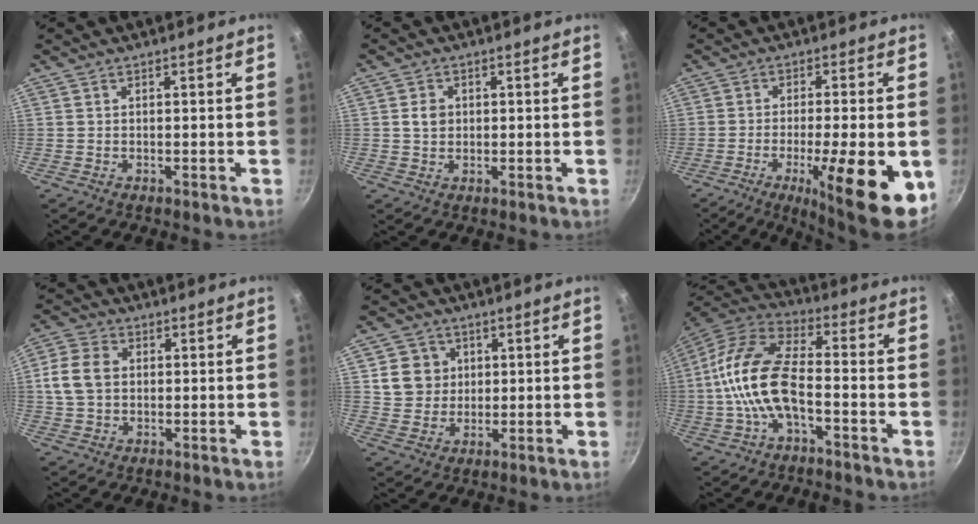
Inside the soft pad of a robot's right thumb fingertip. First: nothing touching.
{"total": 3.0, "force": [0.4, 2.4, 1.7], "torque": [-0.018, 0.003, 0.005]}
{"total": 16.2, "force": [-5.4, 3.6, 14.9], "torque": [-0.208, 0.006, -0.076]}
{"total": 8.4, "force": [1.0, 6.3, 5.4], "torque": [-0.095, 0.006, 0.007]}
{"total": 7.3, "force": [1.9, 6.8, 2.2], "torque": [-0.002, -0.003, 0.035]}
{"total": 15.1, "force": [-3.2, 7.0, 13.0], "torque": [-0.246, 0.042, -0.076]}